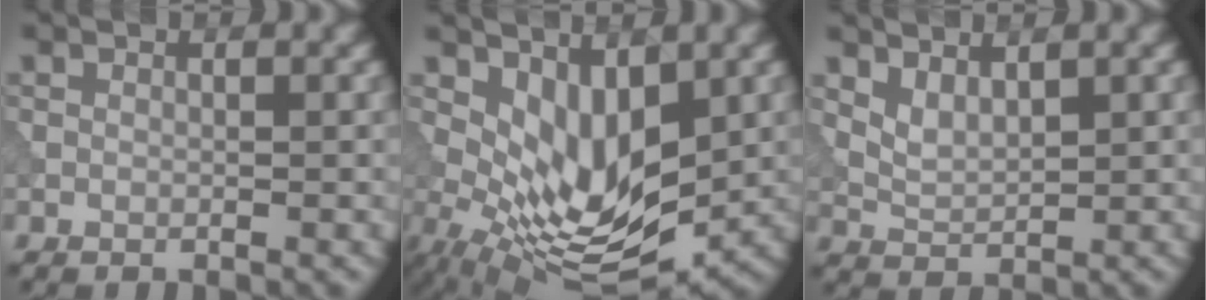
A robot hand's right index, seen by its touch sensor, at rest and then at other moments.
{"total": 7.7, "force": [1.0, 3.9, 6.6], "torque": [-0.122, -0.019, 0.022]}
{"total": 2.1, "force": [1.5, 0.9, 1.1], "torque": [-0.027, -0.005, 0.035]}